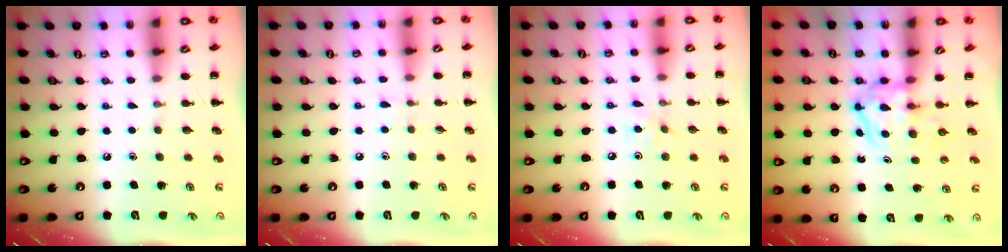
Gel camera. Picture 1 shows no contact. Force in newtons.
{"total": 3.7, "press": 3.4, "slide": 1.6}
{"total": 3.0, "press": 2.8, "slide": 1.0}
{"total": 3.8, "press": 3.7, "slide": 0.4}